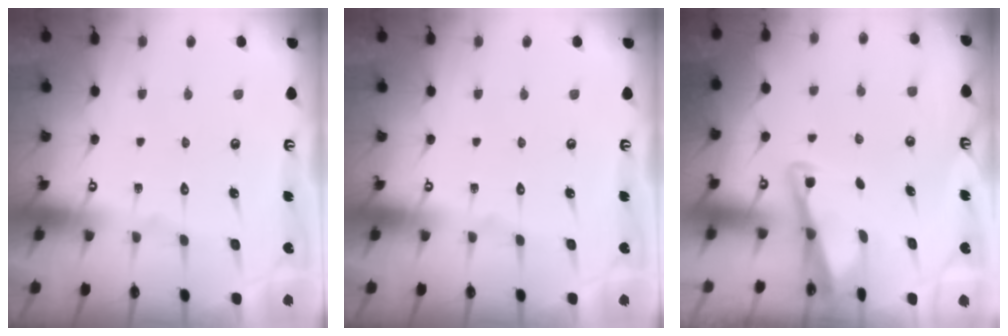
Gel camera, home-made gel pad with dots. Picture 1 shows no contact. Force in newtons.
{"total": 0.0}
{"total": 2.8, "press": 2.7, "slide": 0.4}